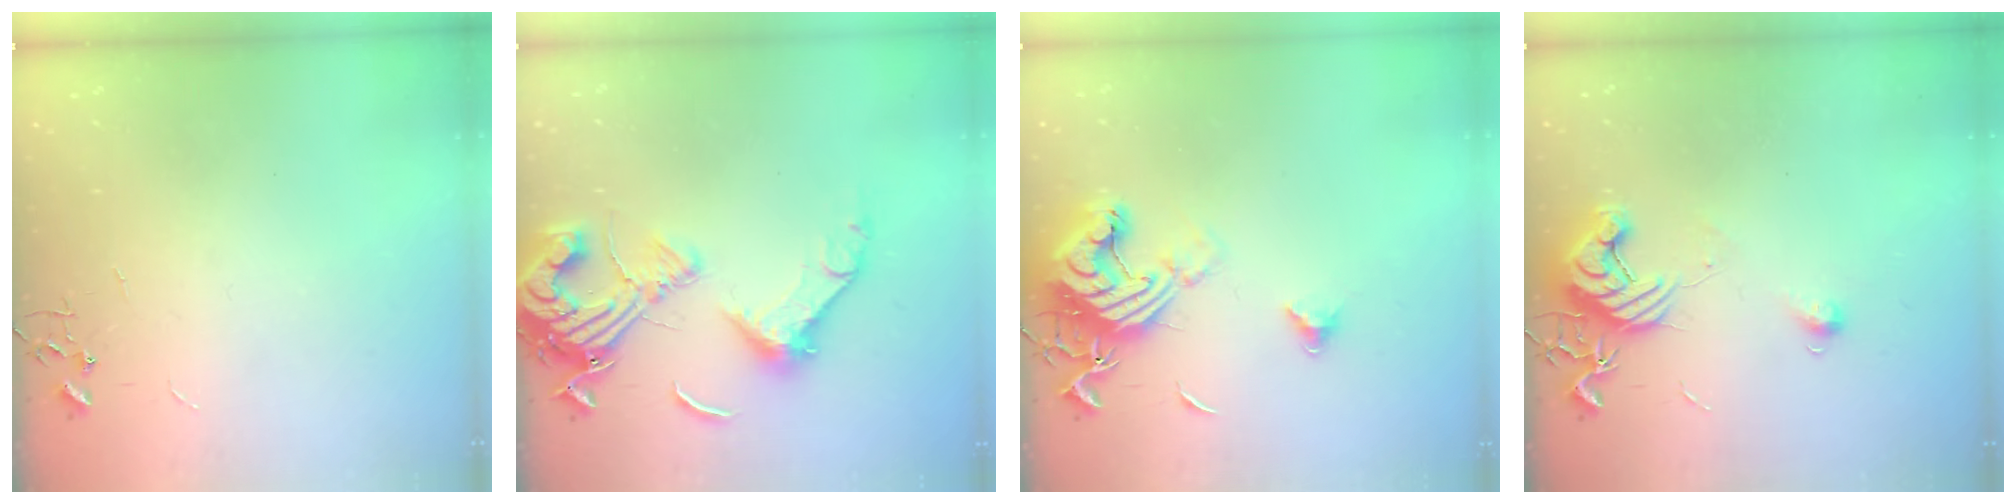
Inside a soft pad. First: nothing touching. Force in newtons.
{"total": 19.3, "press": 19.1, "slide": 2.7}
{"total": 16.2, "press": 16.1, "slide": 2.0}
{"total": 11.3, "press": 11.3, "slide": 0.9}